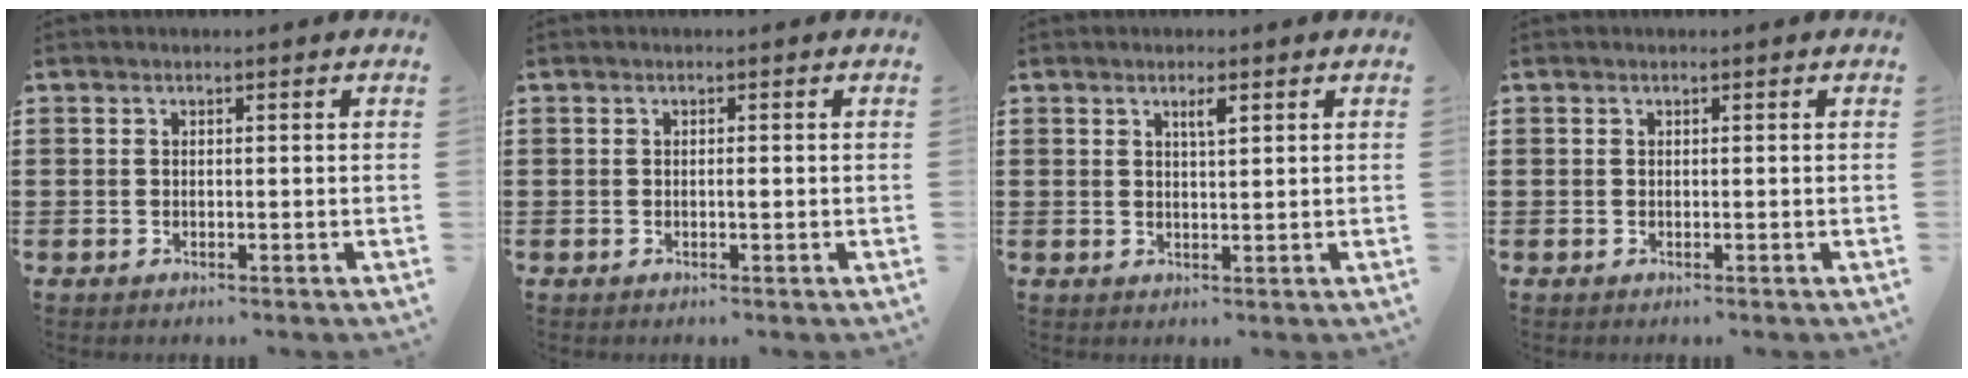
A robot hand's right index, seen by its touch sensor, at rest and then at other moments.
{"total": 0.6, "force": [-0.1, 0.0, 0.6], "torque": [-0.012, -0.005, -0.002]}
{"total": 2.0, "force": [1.0, 0.4, 1.6], "torque": [-0.025, 0.000, 0.014]}
{"total": 0.0}